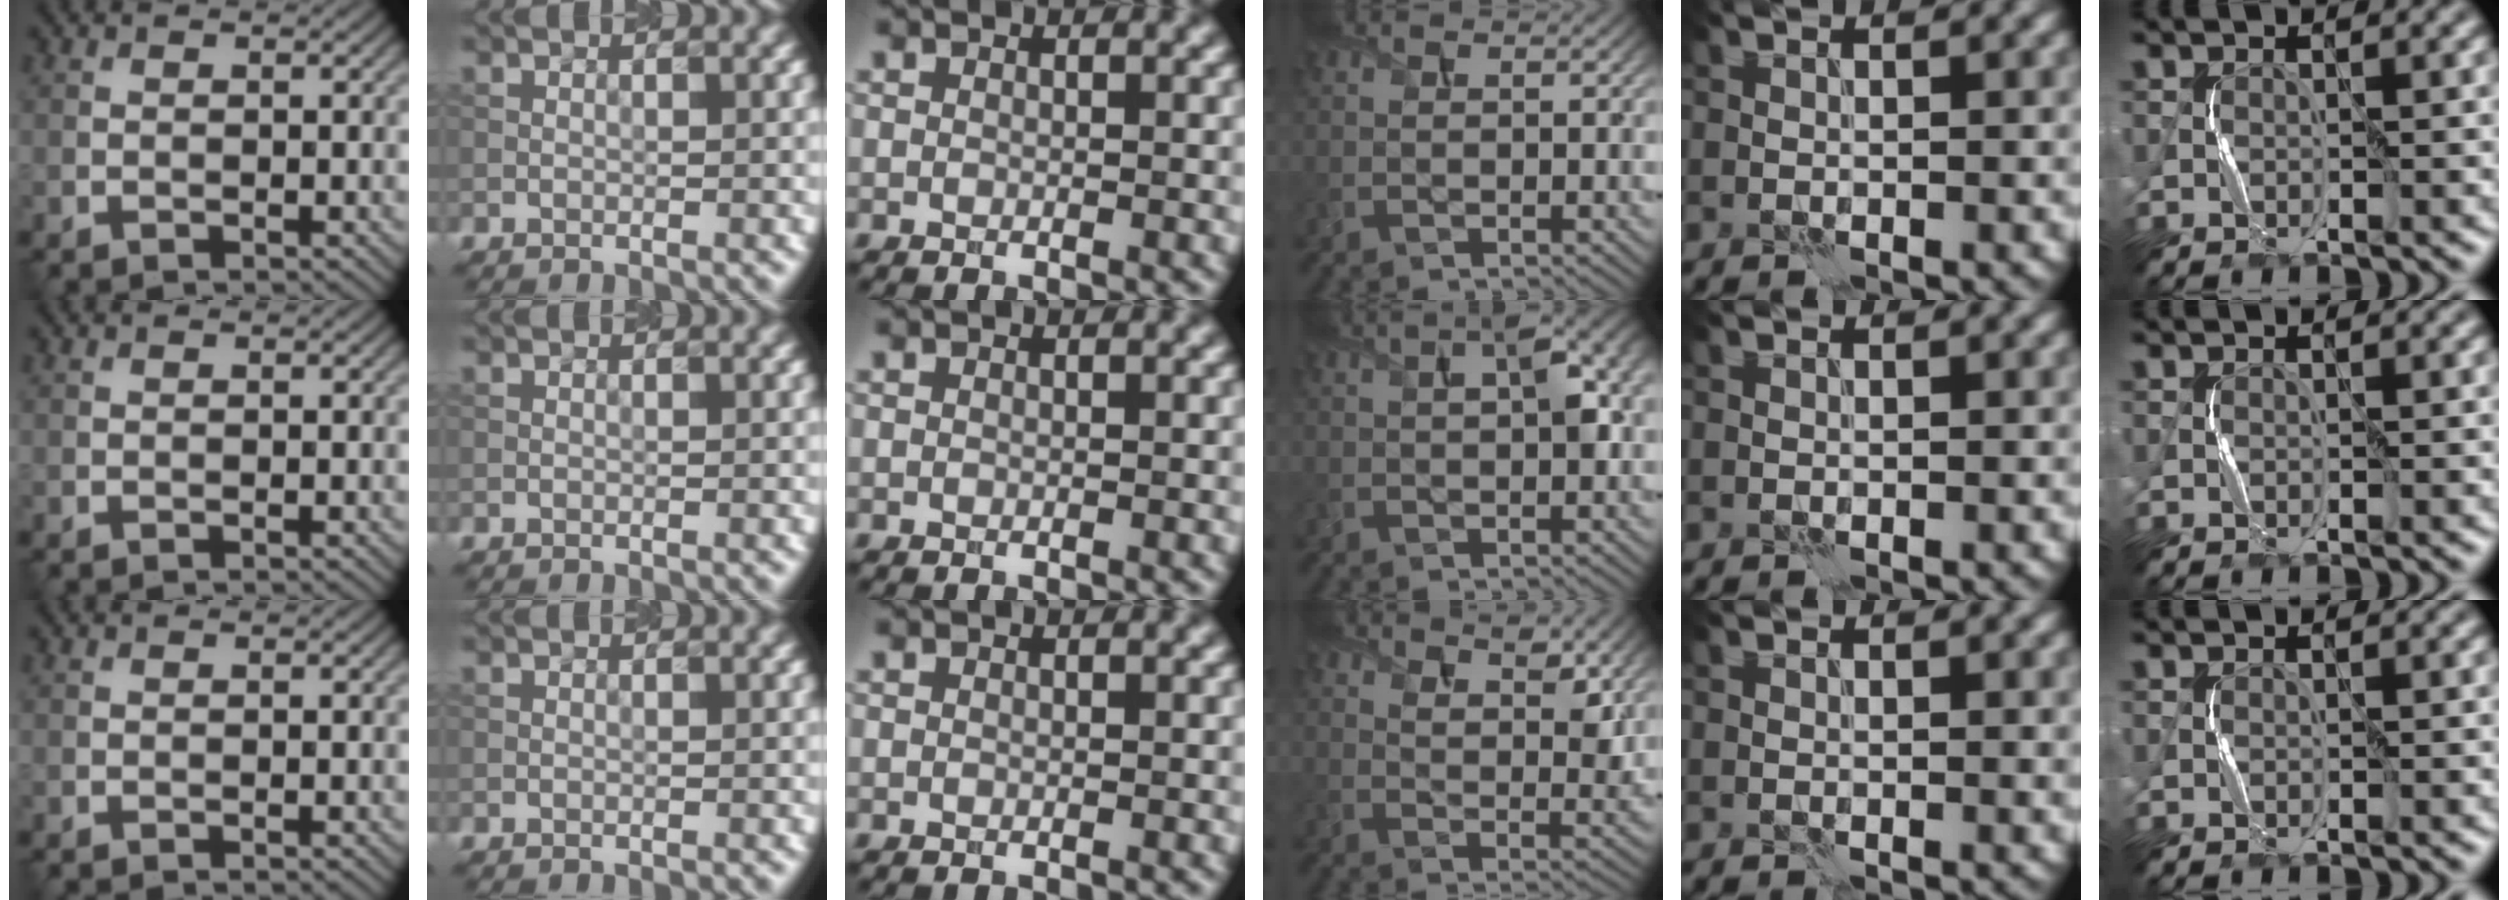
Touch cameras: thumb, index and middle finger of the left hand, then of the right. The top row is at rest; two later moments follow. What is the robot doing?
{"motion": "squeeze", "object": "air blower"}